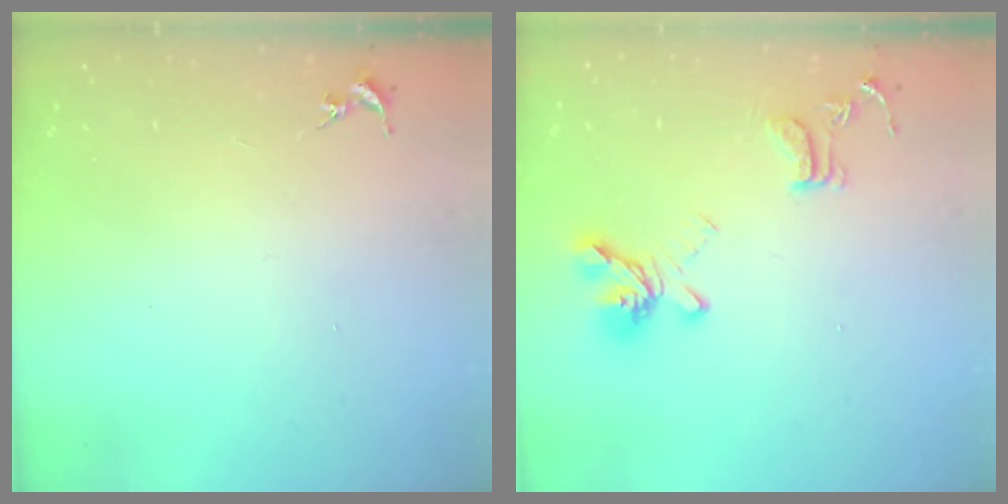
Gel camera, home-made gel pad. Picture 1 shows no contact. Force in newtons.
{"total": 15.4, "press": 15.3, "slide": 1.4}